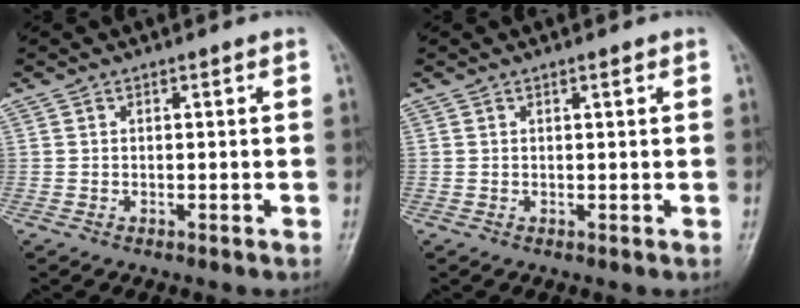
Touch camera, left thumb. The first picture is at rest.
{"total": 0.8, "force": [0.5, 0.2, 0.6], "torque": [-0.009, 0.000, 0.006]}